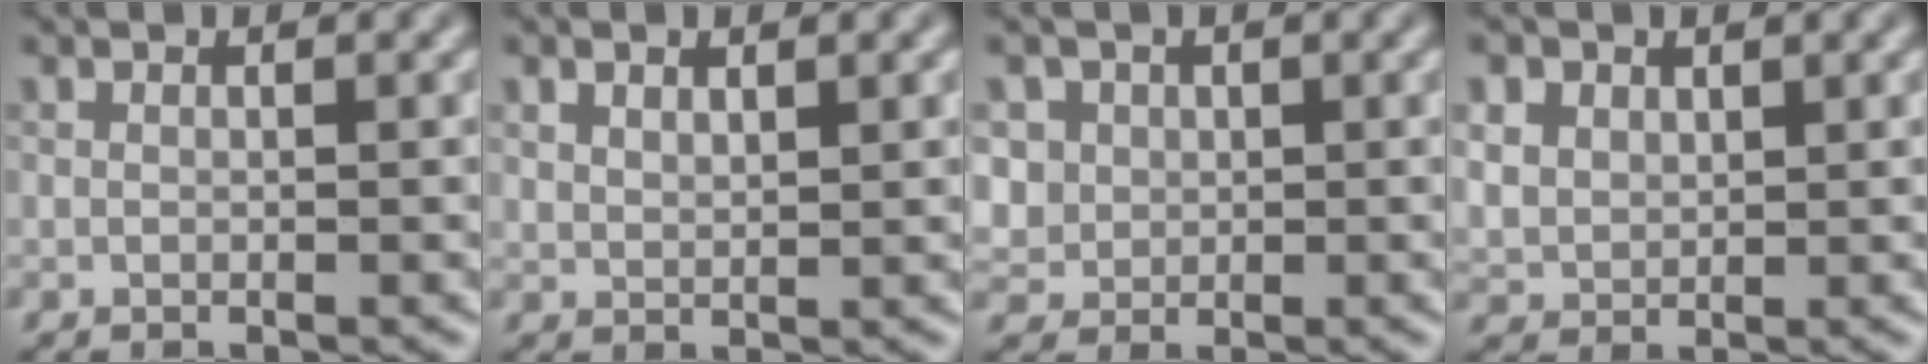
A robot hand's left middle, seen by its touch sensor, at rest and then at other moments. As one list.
[{"total": 0.6, "force": [0.5, 0.0, 0.3], "torque": [-0.011, 0.001, 0.022]}, {"total": 1.8, "force": [0.7, 1.6, 0.0], "torque": [-0.022, -0.002, 0.045]}, {"total": 2.4, "force": [1.3, 1.9, 0.8], "torque": [-0.039, 0.005, 0.039]}]